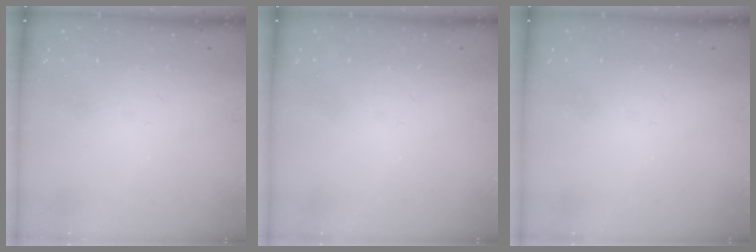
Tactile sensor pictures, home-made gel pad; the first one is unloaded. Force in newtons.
{"total": 0.0}
{"total": 0.0}